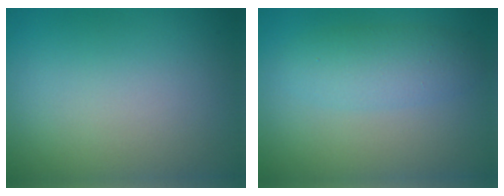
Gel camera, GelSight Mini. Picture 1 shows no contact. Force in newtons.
{"total": 3.2, "press": 3.2, "slide": 0.1}